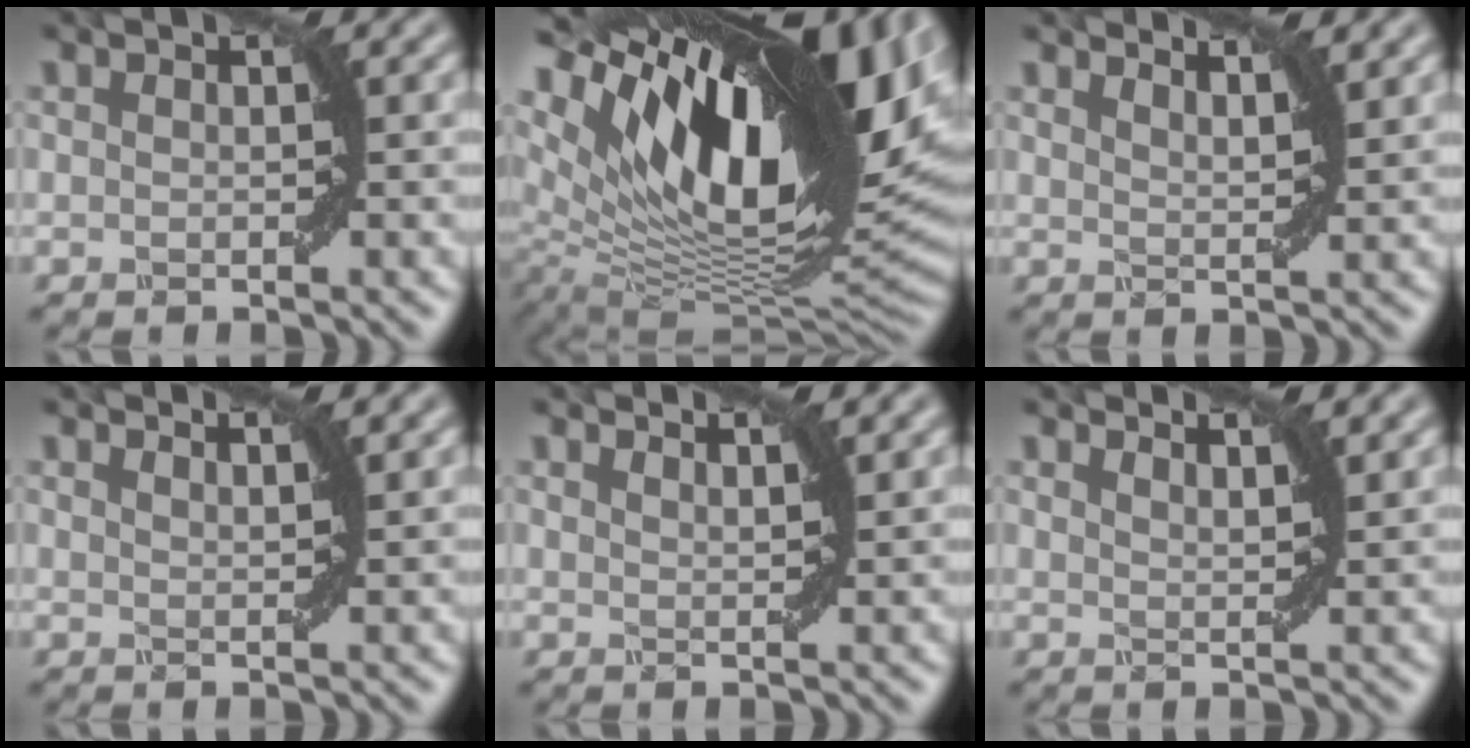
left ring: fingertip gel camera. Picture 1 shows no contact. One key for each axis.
{"total": 18.2, "fx": 6.2, "fy": 8.6, "fz": 14.8, "tx": -0.243, "ty": 0.008, "tz": 0.106}
{"total": 3.4, "fx": 3.1, "fy": 0.6, "fz": 1.4, "tx": -0.015, "ty": 0.004, "tz": 0.029}
{"total": 2.3, "fx": 2.1, "fy": 0.5, "fz": 0.9, "tx": -0.003, "ty": 0.002, "tz": 0.016}
{"total": 2.7, "fx": 2.4, "fy": 0.5, "fz": 1.1, "tx": -0.005, "ty": 0.003, "tz": 0.018}
{"total": 3.0, "fx": 2.7, "fy": 0.5, "fz": 1.2, "tx": -0.009, "ty": 0.004, "tz": 0.023}